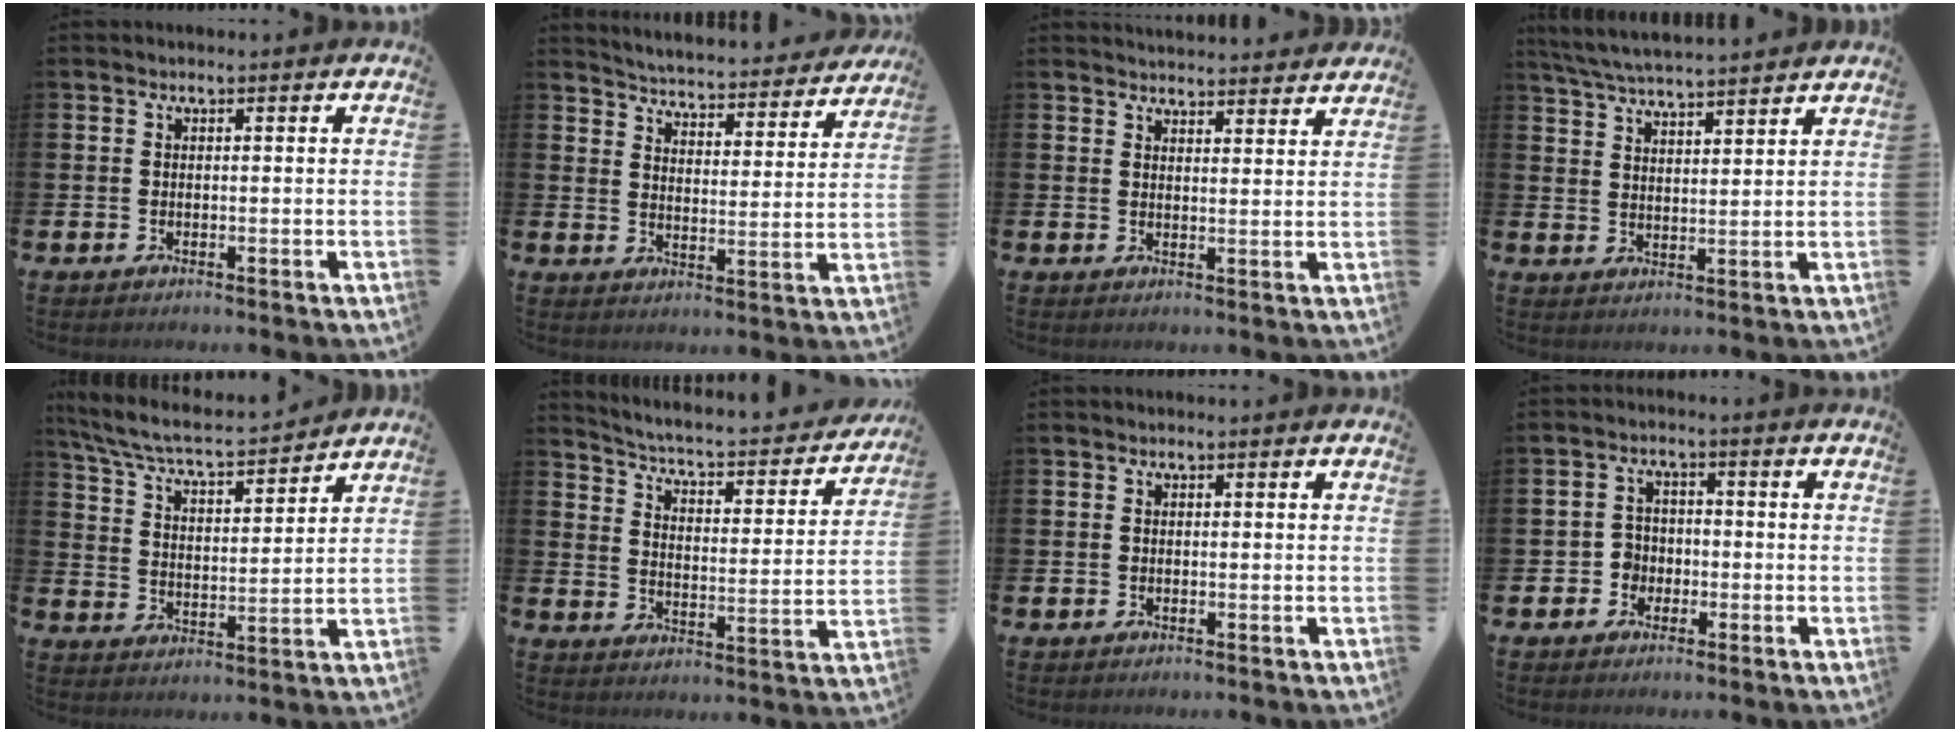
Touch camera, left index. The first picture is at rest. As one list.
[{"total": 4.8, "force": [4.8, 0.3, 0.5], "torque": [-0.031, -0.044, 0.079]}, {"total": 3.6, "force": [3.6, 0.2, 0.0], "torque": [-0.008, -0.022, 0.066]}, {"total": 5.5, "force": [5.4, 0.0, 1.0], "torque": [-0.045, -0.028, 0.099]}, {"total": 6.6, "force": [6.1, 0.9, 2.3], "torque": [-0.073, -0.048, 0.101]}, {"total": 4.2, "force": [3.9, 0.8, 1.5], "torque": [-0.060, -0.035, 0.056]}, {"total": 0.0}, {"total": 2.9, "force": [-1.5, 2.4, 0.4], "torque": [-0.021, 0.007, -0.035]}]